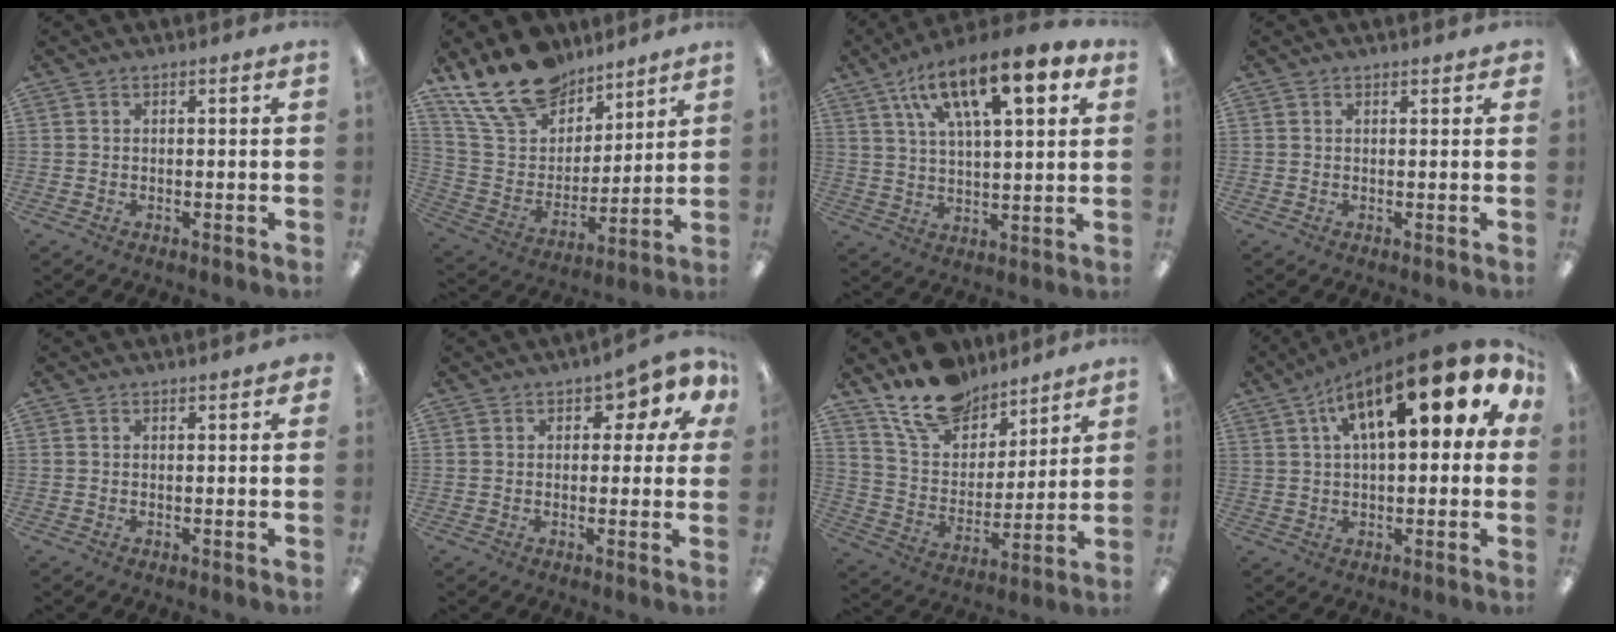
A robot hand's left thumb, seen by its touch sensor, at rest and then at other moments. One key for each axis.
{"total": 20.4, "fx": 14.9, "fy": 11.2, "fz": 8.1, "tx": -0.160, "ty": -0.087, "tz": 0.278}
{"total": 18.0, "fx": 10.1, "fy": 6.8, "fz": 13.3, "tx": -0.213, "ty": -0.035, "tz": 0.165}
{"total": 1.0, "fx": 0.8, "fy": 0.3, "fz": 0.4, "tx": -0.002, "ty": -0.002, "tz": 0.013}
{"total": 0.7, "fx": 0.5, "fy": 0.1, "fz": 0.6, "tx": -0.003, "ty": -0.002, "tz": 0.006}
{"total": 6.8, "fx": 3.4, "fy": 3.2, "fz": 4.9, "tx": -0.059, "ty": -0.012, "tz": 0.055}
{"total": 16.7, "fx": 13.2, "fy": 8.5, "fz": 5.8, "tx": -0.109, "ty": -0.080, "tz": 0.245}
{"total": 20.2, "fx": 8.6, "fy": 7.6, "fz": 16.6, "tx": -0.264, "ty": -0.031, "tz": 0.134}